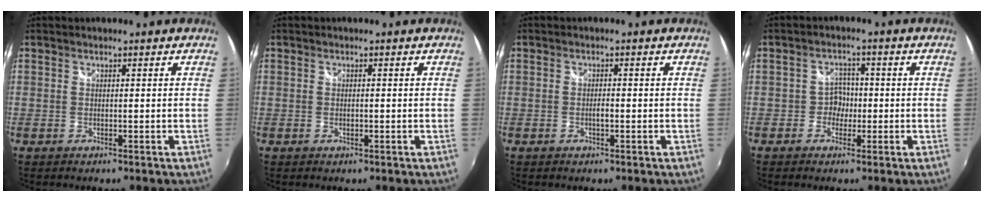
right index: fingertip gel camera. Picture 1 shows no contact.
{"total": 0.8, "force": [-0.2, 0.4, 0.6], "torque": [-0.012, 0.000, -0.004]}
{"total": 1.3, "force": [-0.5, 0.3, 1.1], "torque": [-0.022, 0.001, -0.009]}
{"total": 3.2, "force": [-1.3, 2.9, 0.6], "torque": [-0.006, 0.012, -0.025]}